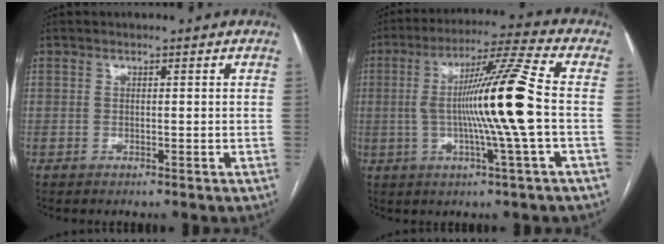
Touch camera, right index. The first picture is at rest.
{"total": 14.2, "force": [-0.9, -1.7, 14.1], "torque": [-0.250, 0.000, -0.022]}